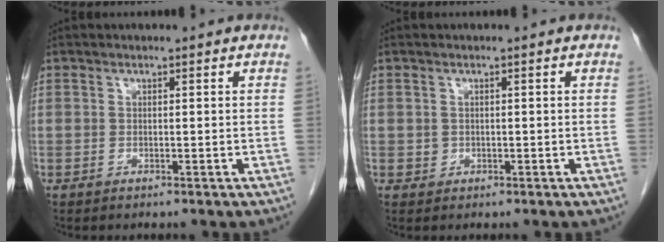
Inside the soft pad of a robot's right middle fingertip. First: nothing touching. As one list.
[{"total": 0.9, "force": [0.0, 0.9, 0.2], "torque": [-0.003, 0.002, 0.002]}]